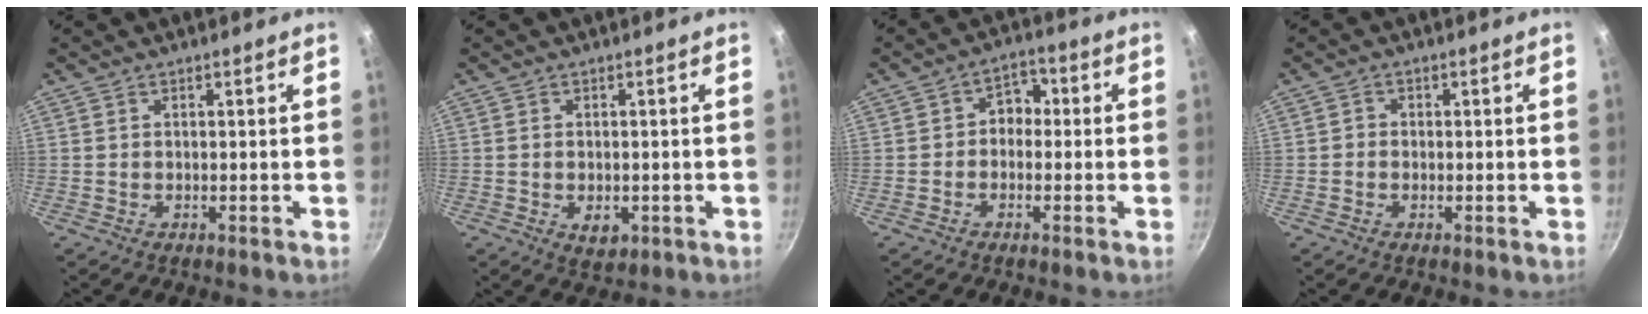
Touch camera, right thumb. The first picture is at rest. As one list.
[{"total": 3.7, "force": [-0.9, 2.5, 2.6], "torque": [-0.035, -0.002, -0.007]}, {"total": 4.6, "force": [-0.4, 3.7, 2.7], "torque": [-0.003, 0.019, -0.019]}, {"total": 1.2, "force": [-0.3, 1.0, 0.4], "torque": [-0.006, 0.005, -0.009]}]